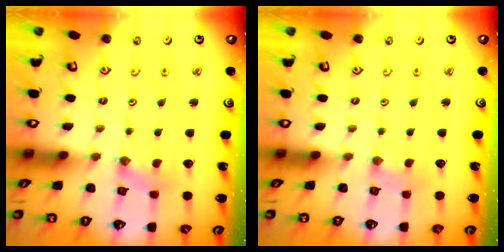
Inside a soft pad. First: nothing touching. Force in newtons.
{"total": 0.0}